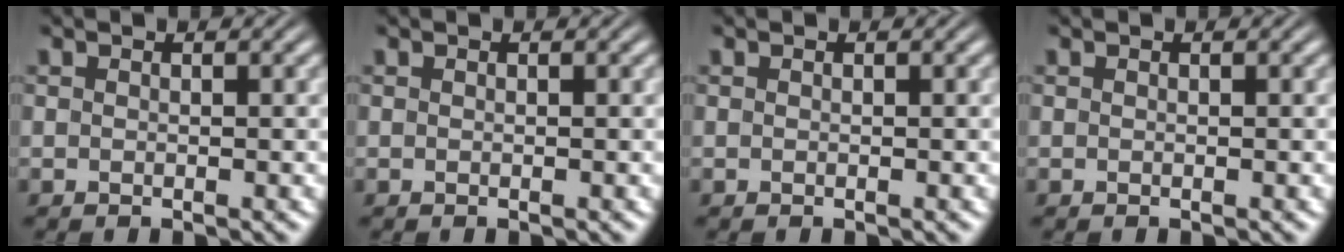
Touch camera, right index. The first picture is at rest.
{"total": 0.0}
{"total": 0.0}
{"total": 0.0}